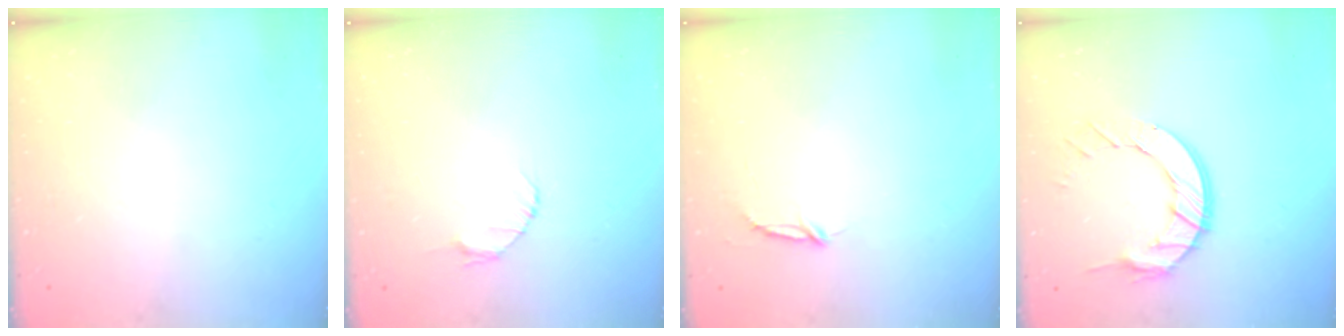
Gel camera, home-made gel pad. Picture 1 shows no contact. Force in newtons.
{"total": 2.6, "press": 2.6, "slide": 0.3}
{"total": 2.8, "press": 2.8, "slide": 0.3}
{"total": 10.7, "press": 10.6, "slide": 1.1}